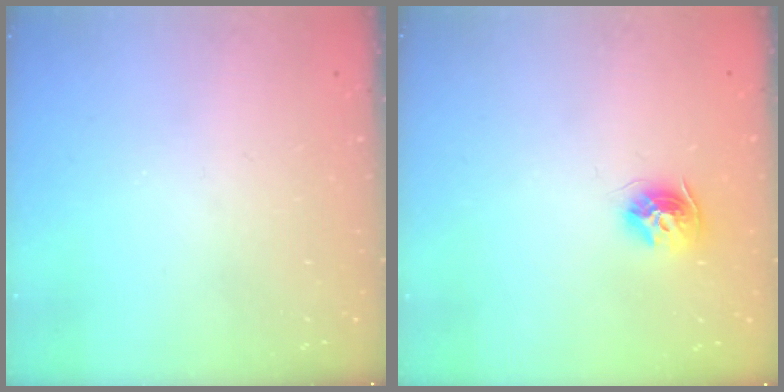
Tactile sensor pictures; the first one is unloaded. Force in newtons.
{"total": 9.5, "press": 9.5, "slide": 0.4}